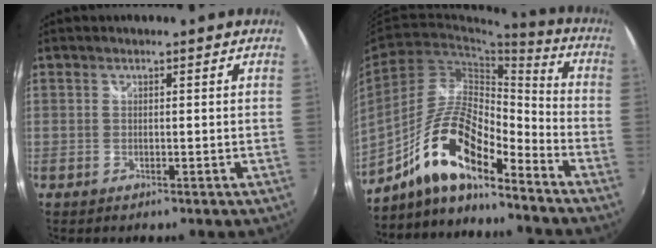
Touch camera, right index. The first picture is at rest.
{"total": 14.8, "force": [-10.2, 4.0, 9.9], "torque": [-0.197, 0.004, -0.197]}